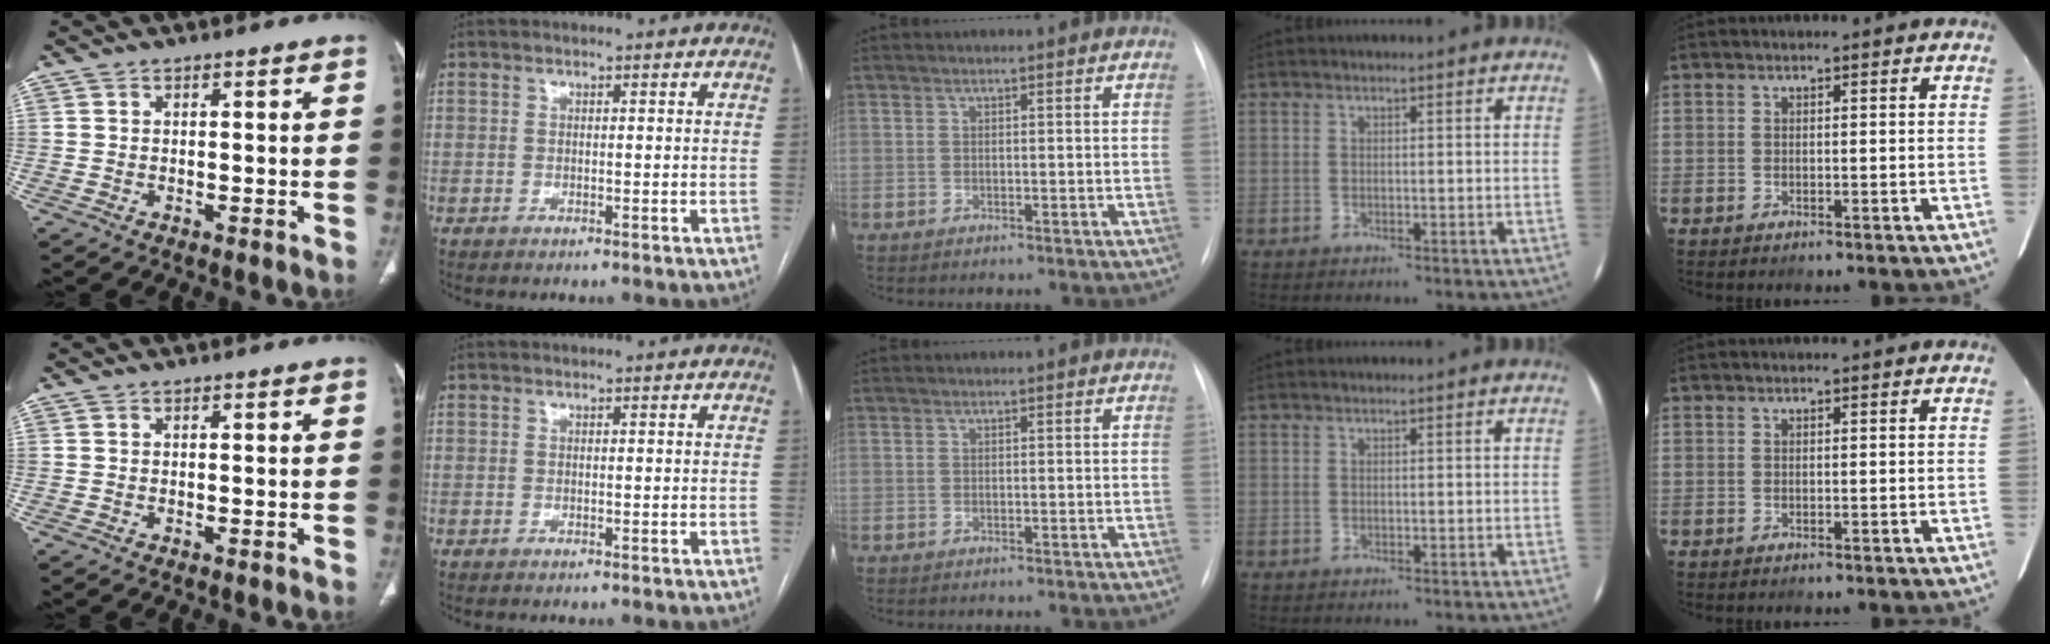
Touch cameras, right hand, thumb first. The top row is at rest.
{}